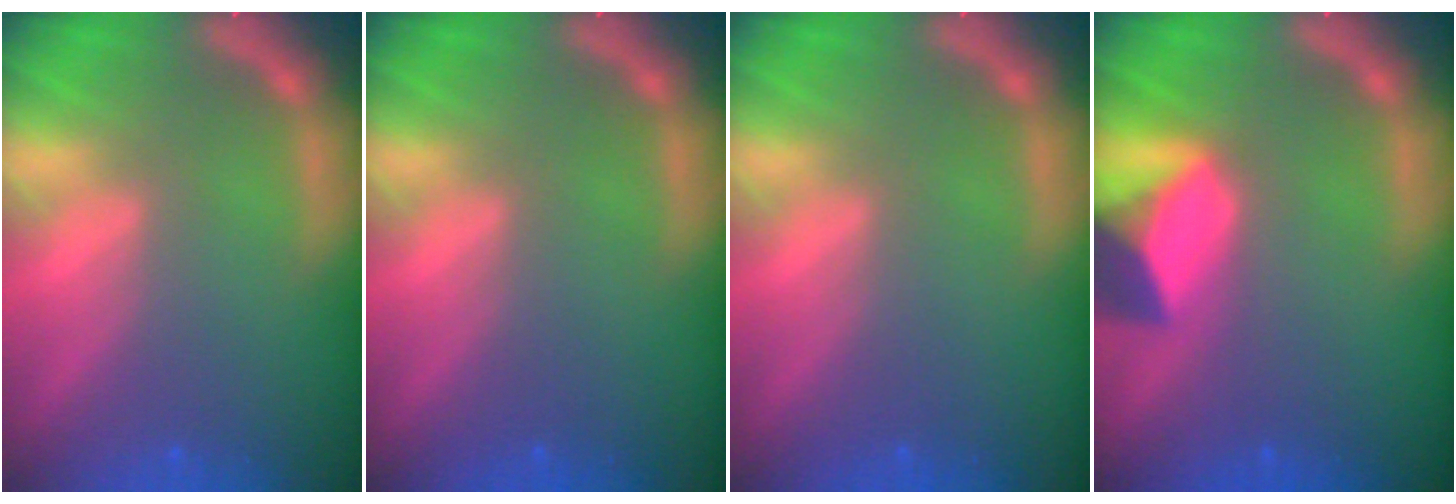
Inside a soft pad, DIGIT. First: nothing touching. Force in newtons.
{"total": 0.0}
{"total": 0.0}
{"total": 6.4}